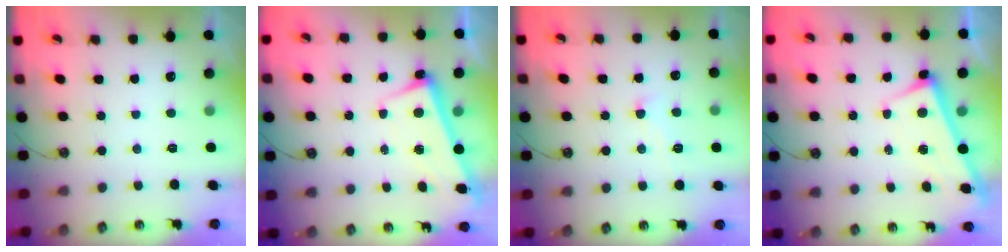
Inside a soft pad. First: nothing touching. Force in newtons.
{"total": 2.7, "press": 2.5, "slide": 0.9}
{"total": 0.7, "press": 0.3, "slide": 0.7}
{"total": 2.9, "press": 2.9, "slide": 0.3}